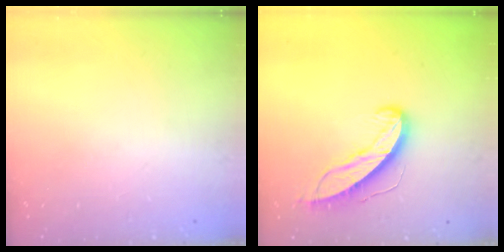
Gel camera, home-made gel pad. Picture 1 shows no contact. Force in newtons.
{"total": 9.6, "press": 9.6, "slide": 0.2}